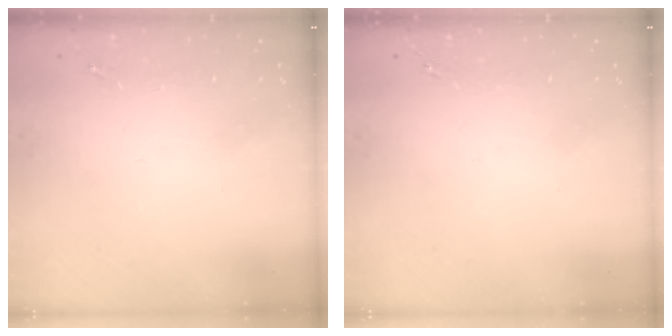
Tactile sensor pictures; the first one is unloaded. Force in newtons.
{"total": 0.0}